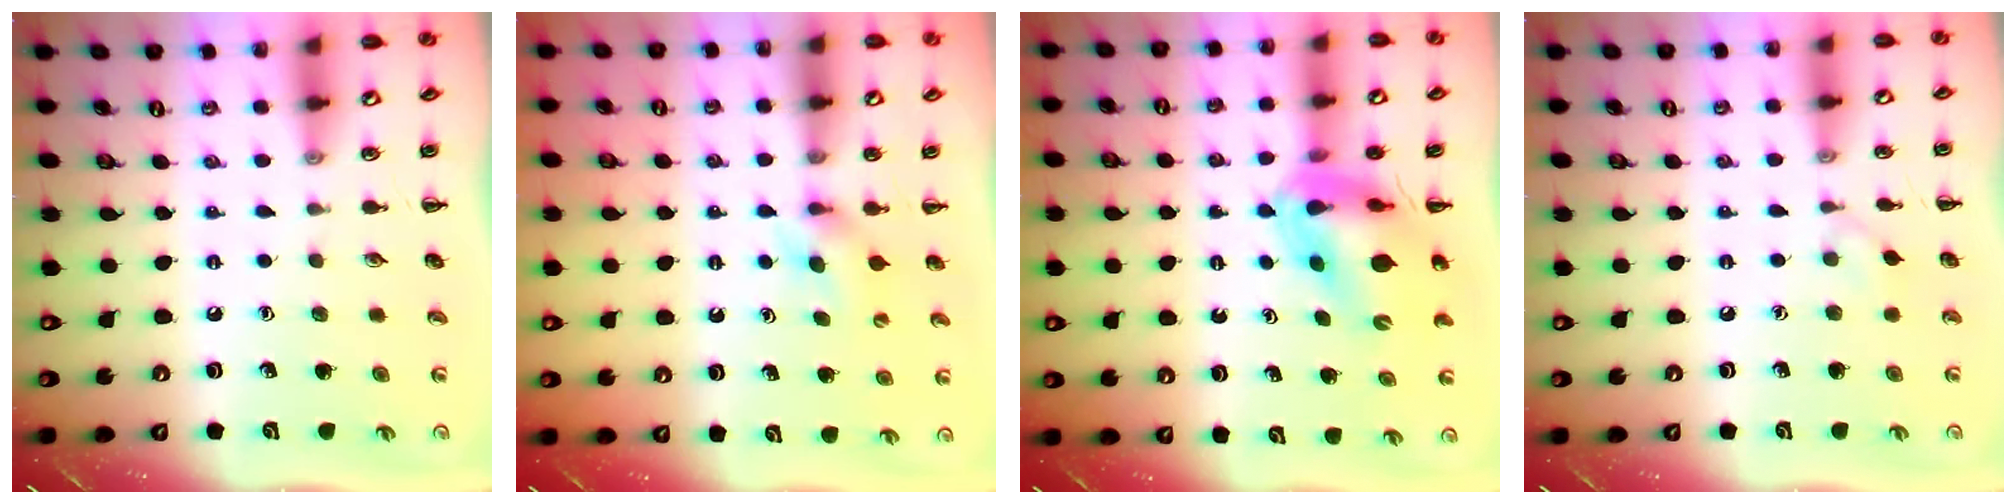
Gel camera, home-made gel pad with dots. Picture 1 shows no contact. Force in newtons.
{"total": 4.5, "press": 4.2, "slide": 1.5}
{"total": 12.0, "press": 11.5, "slide": 3.5}
{"total": 4.5, "press": 4.1, "slide": 1.6}